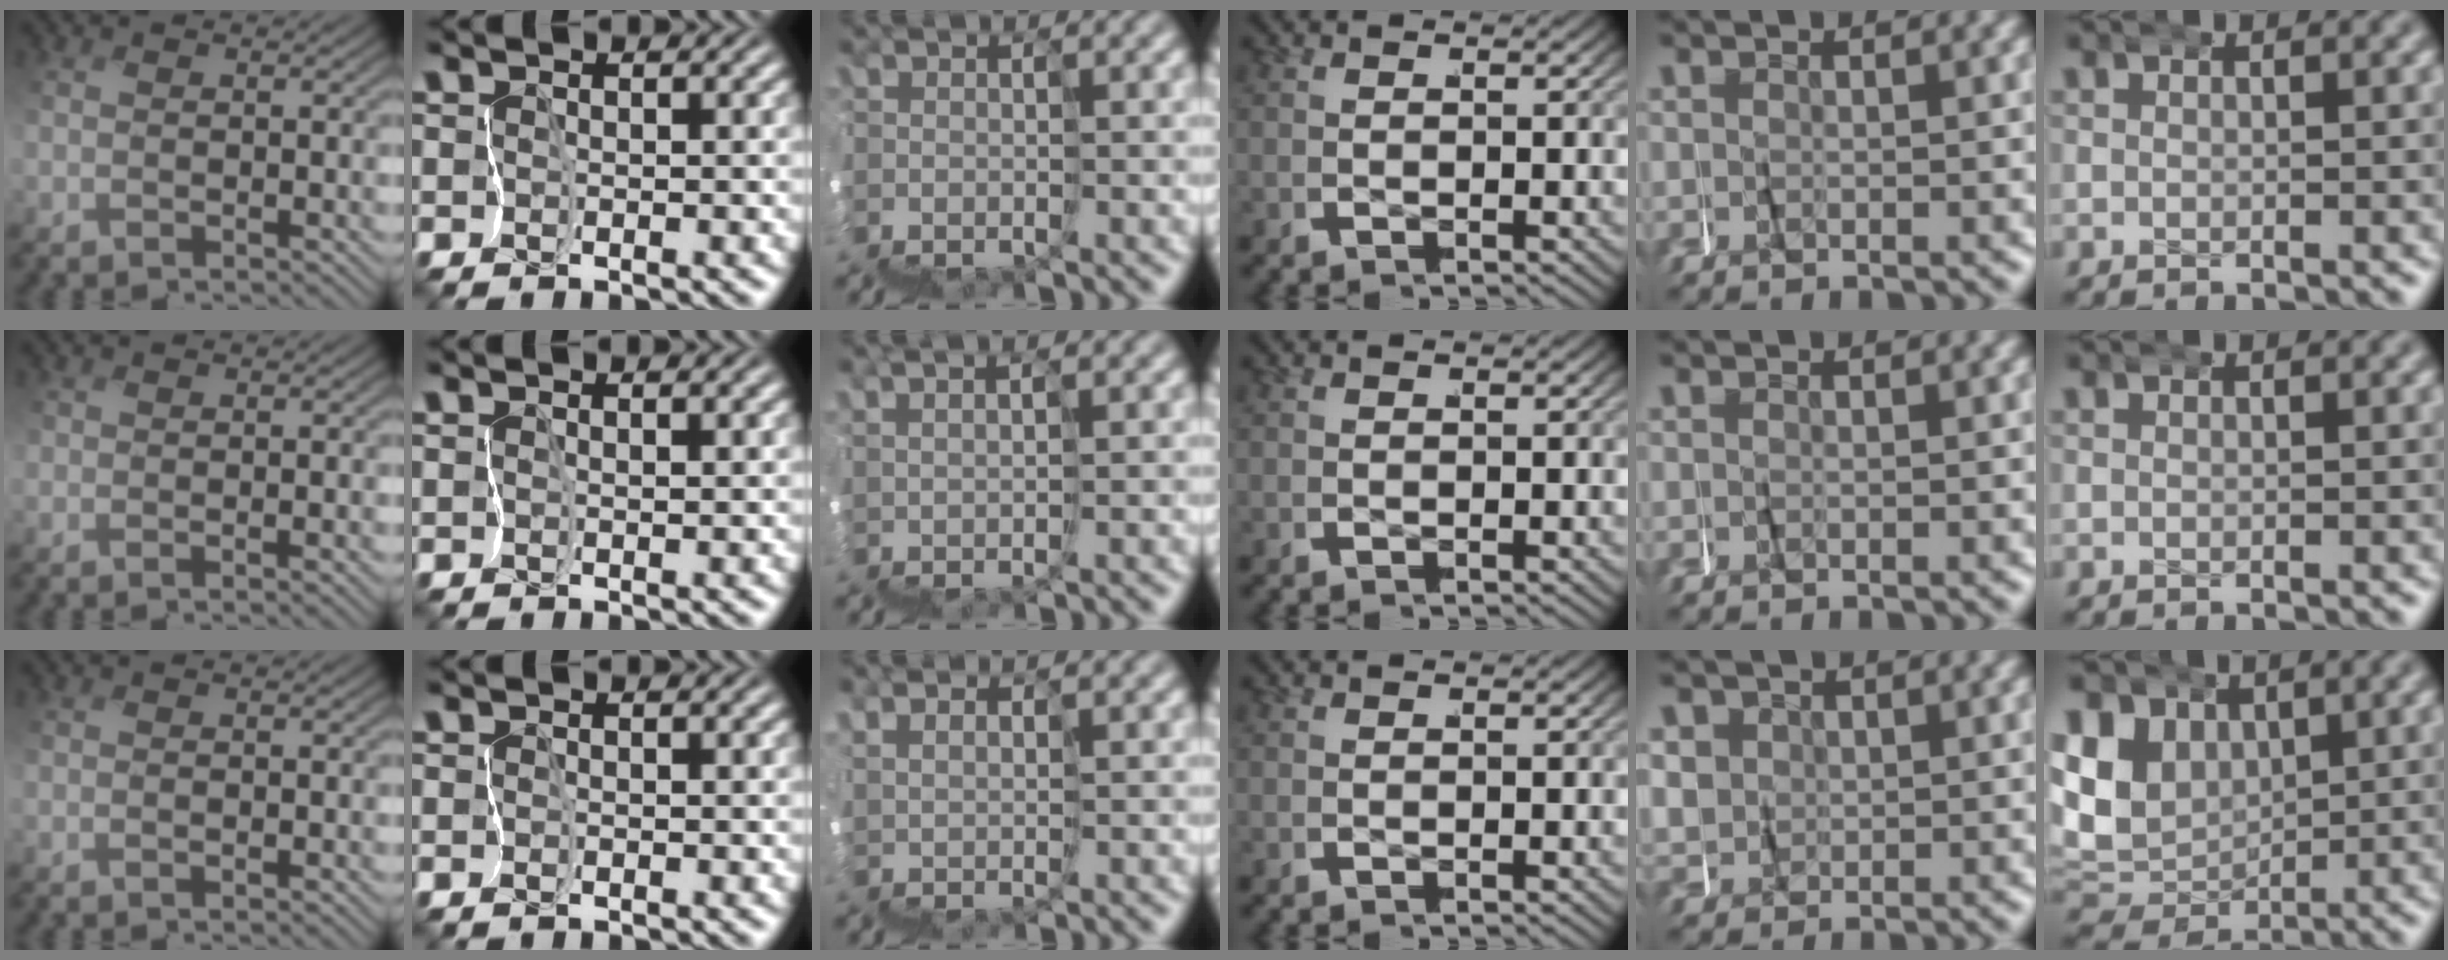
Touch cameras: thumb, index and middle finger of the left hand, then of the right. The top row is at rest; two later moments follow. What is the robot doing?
{"motion": "wrap", "object": "felt sheet"}